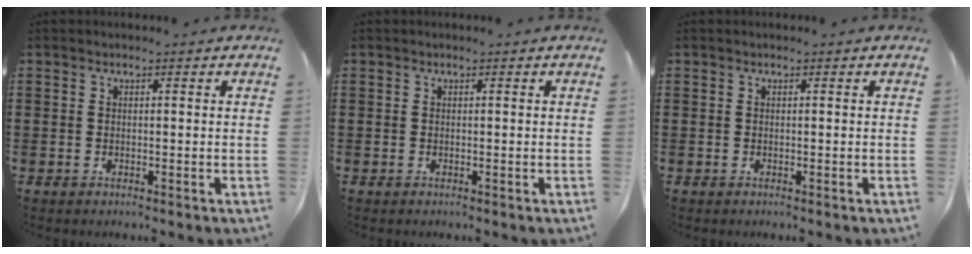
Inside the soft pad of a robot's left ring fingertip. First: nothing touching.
{"total": 0.0}
{"total": 0.0}